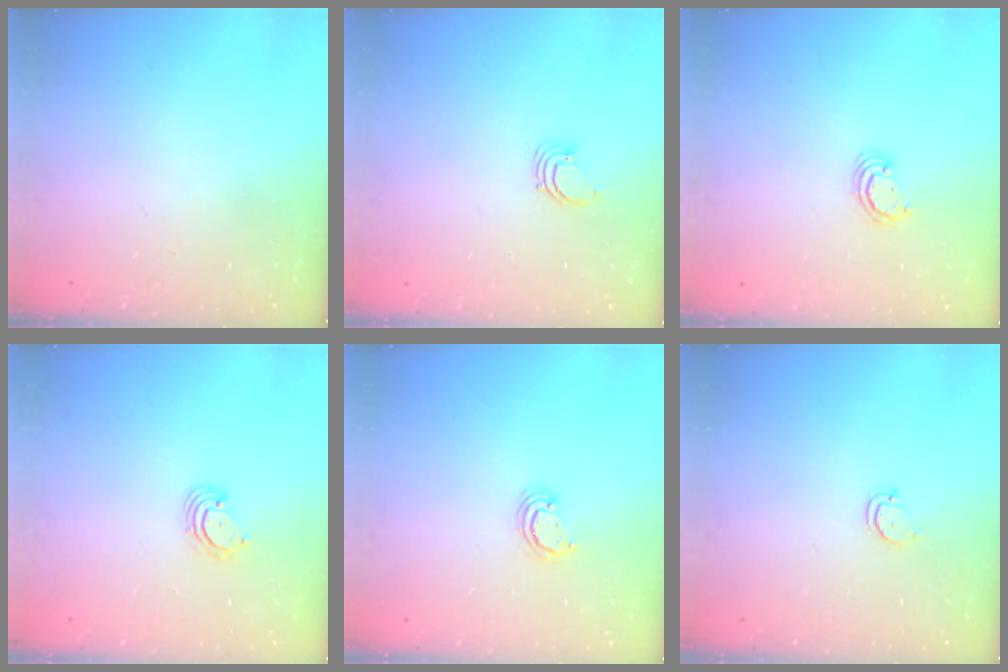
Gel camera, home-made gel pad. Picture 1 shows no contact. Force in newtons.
{"total": 2.3, "press": 2.3, "slide": 0.1}
{"total": 2.3, "press": 2.3, "slide": 0.2}
{"total": 3.2, "press": 3.1, "slide": 0.4}
{"total": 2.6, "press": 2.5, "slide": 0.3}
{"total": 2.5, "press": 2.5, "slide": 0.3}